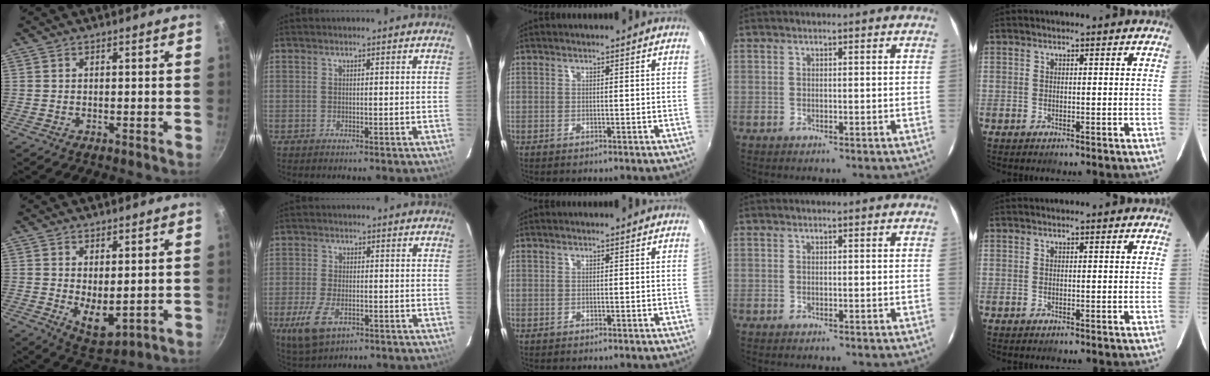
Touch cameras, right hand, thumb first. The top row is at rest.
{"thumb": {"total": 7.0, "force": [0.8, 3.5, 6.0], "torque": [-0.082, -0.026, 0.030]}, "index": {"total": 8.7, "force": [-4.1, 4.4, 6.4], "torque": [-0.153, -0.020, -0.074]}}